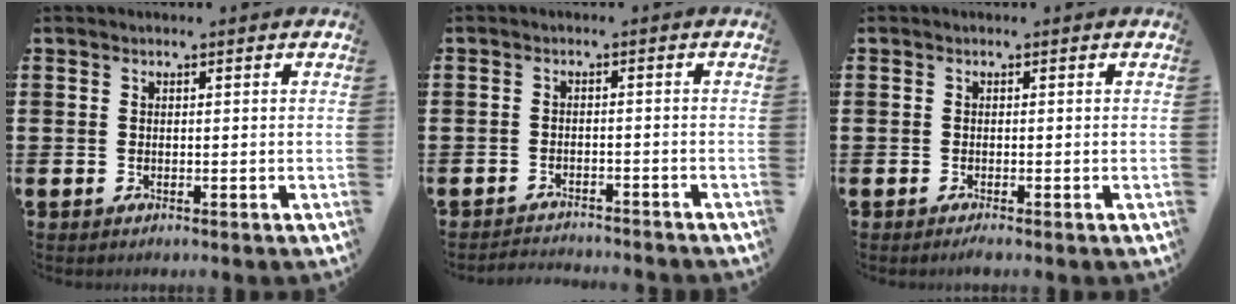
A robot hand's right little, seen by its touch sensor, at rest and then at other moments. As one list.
[{"total": 2.0, "force": [-2.0, -0.1, -0.1], "torque": [-0.002, 0.003, -0.043]}, {"total": 0.6, "force": [-0.4, 0.0, 0.5], "torque": [-0.007, -0.003, -0.008]}]